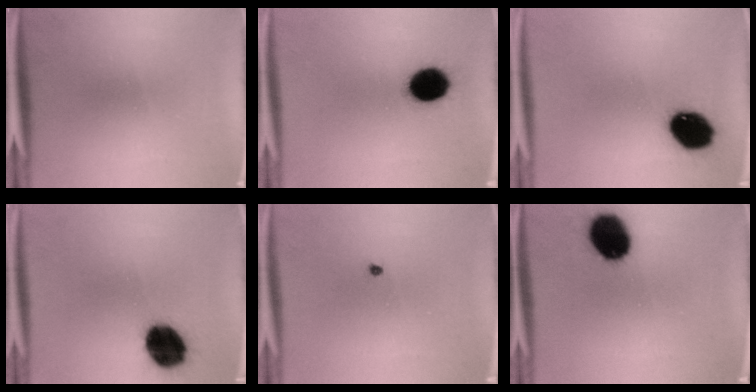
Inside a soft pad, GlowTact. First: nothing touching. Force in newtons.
{"total": 11.6}
{"total": 12.7}
{"total": 14.2}
{"total": 0.6}
{"total": 15.0}